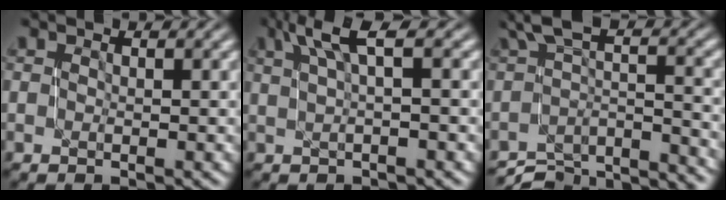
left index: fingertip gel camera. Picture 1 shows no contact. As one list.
[{"total": 3.4, "force": [1.7, 0.4, 2.9], "torque": [-0.054, 0.006, 0.033]}, {"total": 8.4, "force": [-6.9, 2.2, 4.1], "torque": [-0.054, 0.002, -0.102]}]